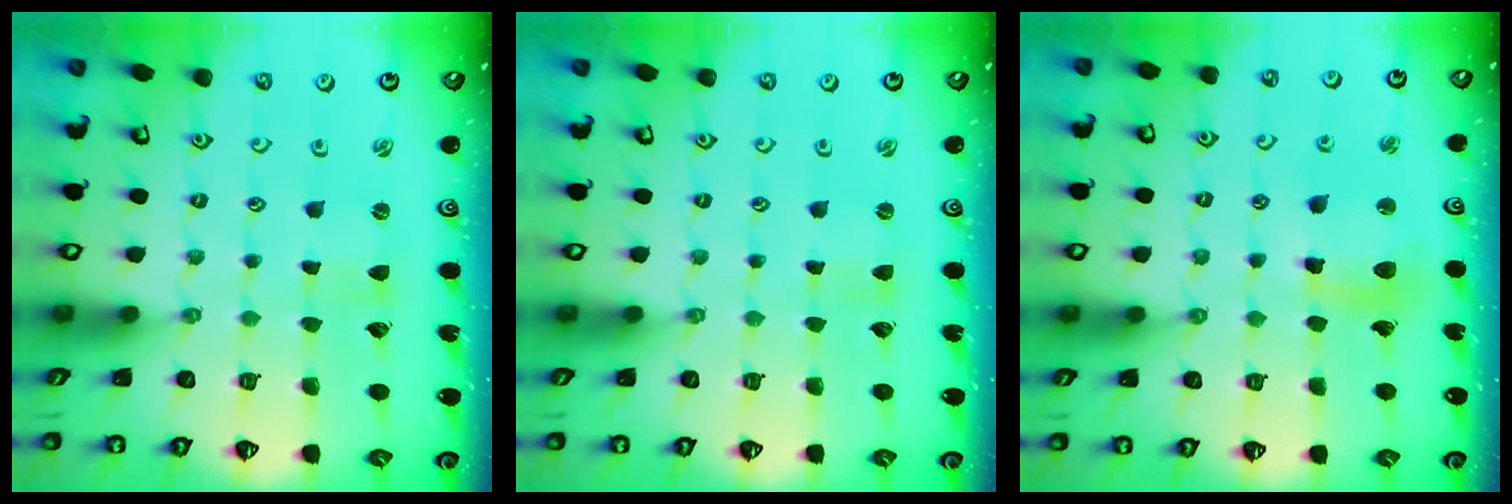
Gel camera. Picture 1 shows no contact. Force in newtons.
{"total": 0.0}
{"total": 11.7, "press": 11.5, "slide": 1.9}